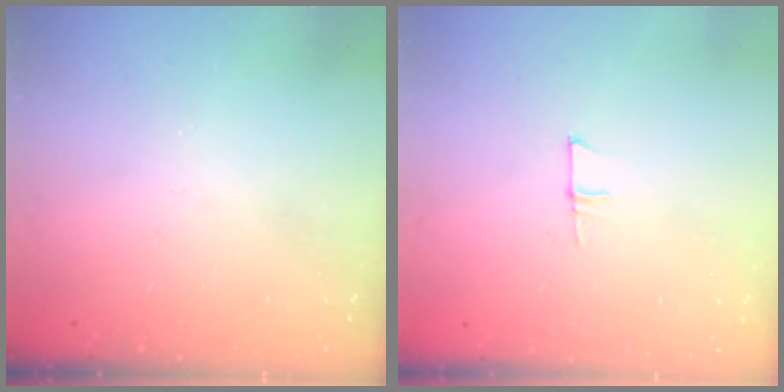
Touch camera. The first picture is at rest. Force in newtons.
{"total": 4.8, "press": 4.8, "slide": 0.3}